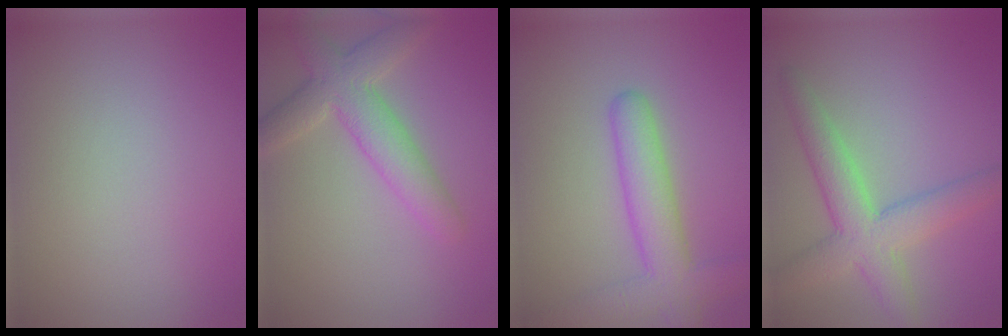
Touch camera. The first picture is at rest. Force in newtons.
{"total": 4.7, "press": 4.7, "slide": 0.4}
{"total": 4.9, "press": 4.9, "slide": 0.1}
{"total": 5.5, "press": 5.5, "slide": 0.2}